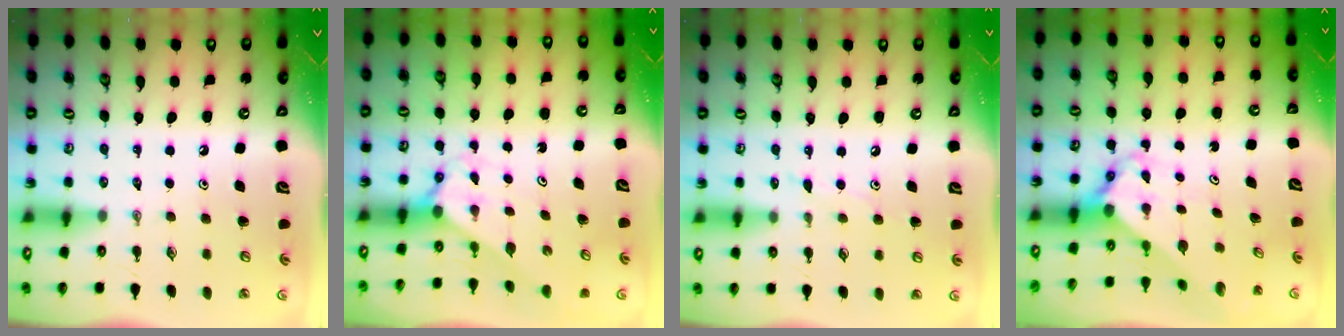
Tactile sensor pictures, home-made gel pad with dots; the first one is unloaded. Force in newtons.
{"total": 1.9, "press": 1.9, "slide": 0.2}
{"total": 4.6, "press": 4.6, "slide": 0.3}
{"total": 3.7, "press": 3.7, "slide": 0.4}